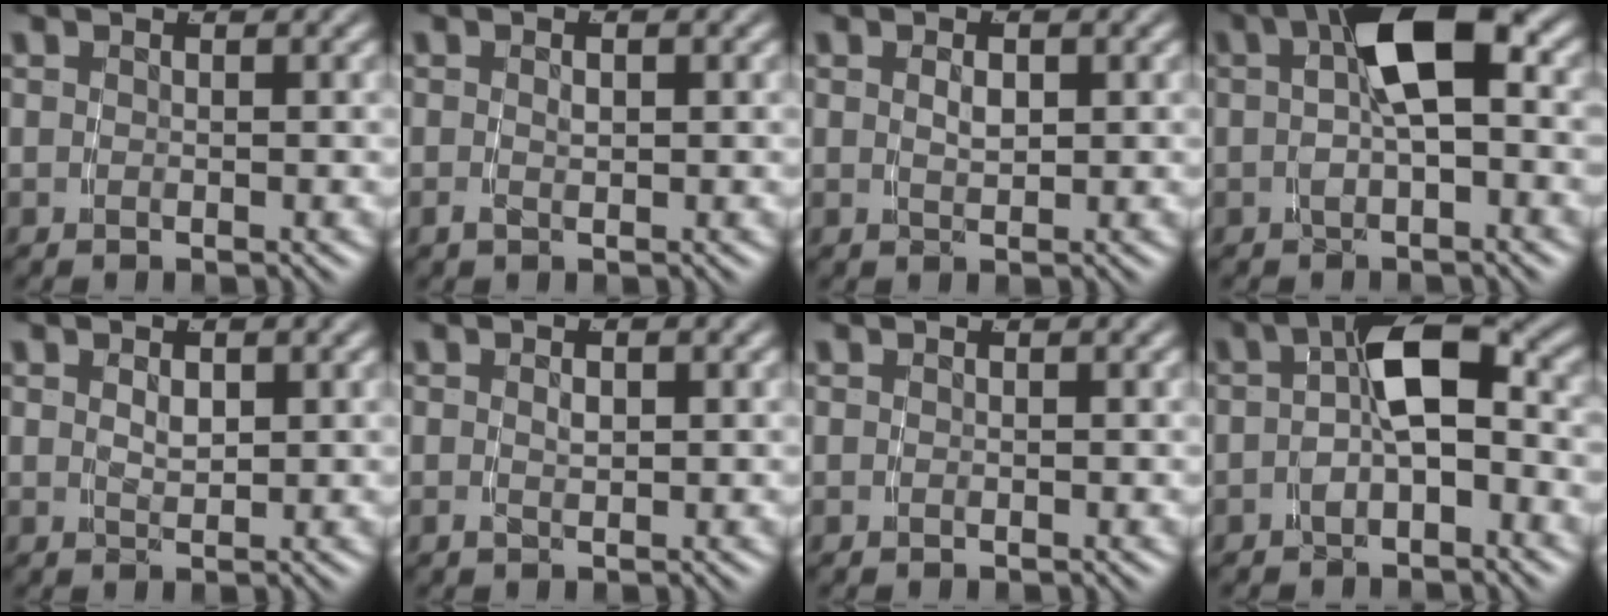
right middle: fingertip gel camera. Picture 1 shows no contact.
{"total": 0.9, "force": [-0.5, 0.1, 0.7], "torque": [-0.022, -0.005, -0.003]}
{"total": 1.3, "force": [0.2, 0.0, 1.3], "torque": [-0.019, -0.004, 0.010]}
{"total": 7.2, "force": [0.4, 2.9, 6.6], "torque": [-0.105, 0.015, 0.006]}
{"total": 1.3, "force": [0.4, 0.1, 1.2], "torque": [-0.014, -0.004, 0.015]}
{"total": 0.8, "force": [-0.2, 0.0, 0.8], "torque": [-0.020, -0.003, 0.001]}
{"total": 0.0}
{"total": 5.5, "force": [-1.2, 2.4, 4.7], "torque": [-0.076, -0.001, -0.017]}